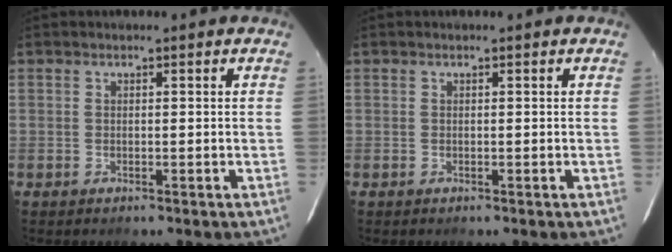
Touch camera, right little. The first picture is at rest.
{"total": 0.0}